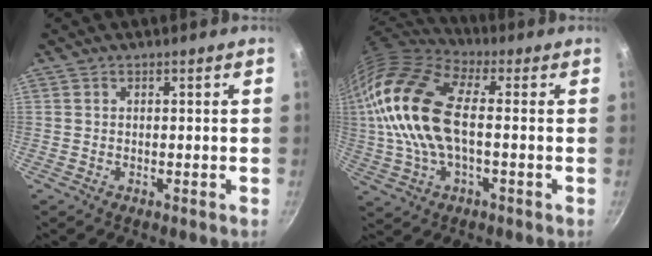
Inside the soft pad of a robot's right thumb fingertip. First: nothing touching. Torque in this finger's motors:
{"motor_torque": [-0.28, 2.31, 2.11, -0.22, 0.78]}